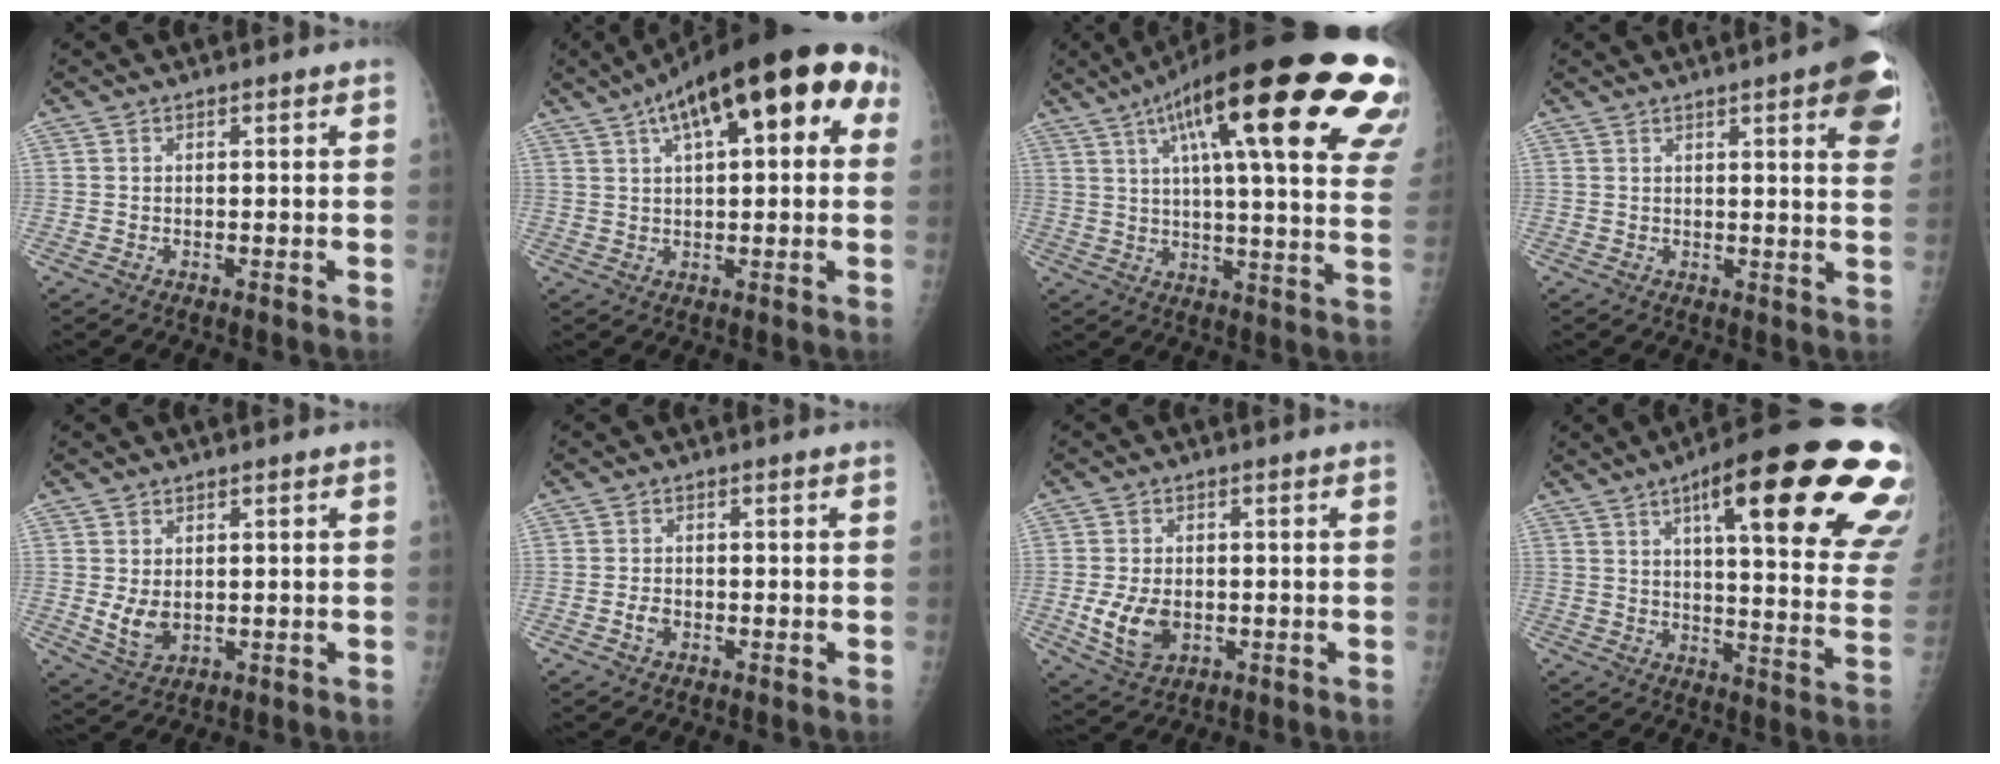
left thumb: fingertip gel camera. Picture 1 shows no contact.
{"total": 22.3, "force": [8.5, 8.5, 18.8], "torque": [-0.267, 0.042, 0.119]}
{"total": 34.2, "force": [16.9, 7.4, 28.8], "torque": [-0.311, 0.009, 0.235]}
{"total": 11.8, "force": [5.6, 2.2, 10.1], "torque": [-0.100, -0.016, 0.060]}
{"total": 4.6, "force": [0.4, 3.2, 3.2], "torque": [-0.048, -0.013, 0.021]}
{"total": 1.9, "force": [-0.7, 1.3, 1.1], "torque": [-0.018, 0.003, -0.014]}
{"total": 7.8, "force": [-1.2, 5.3, 5.5], "torque": [-0.094, -0.005, -0.012]}
{"total": 29.9, "force": [14.8, 7.0, 25.0], "torque": [-0.264, -0.026, 0.203]}